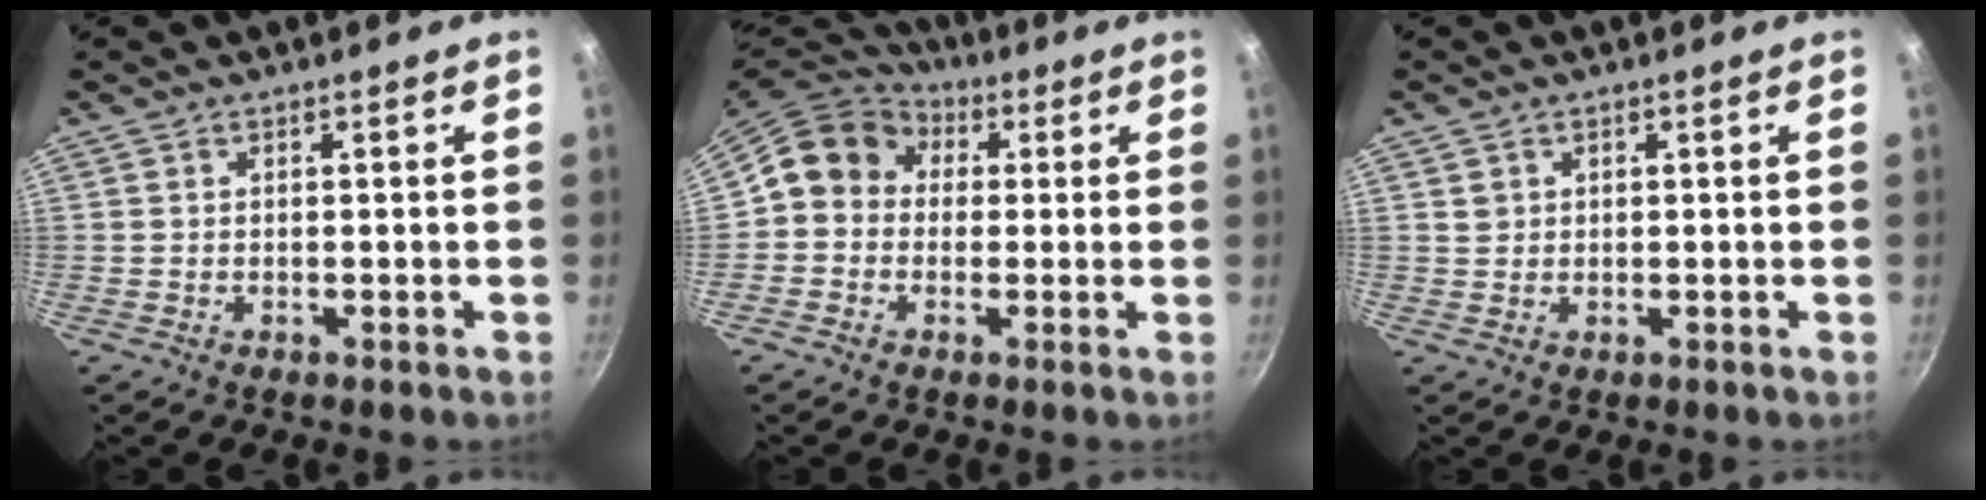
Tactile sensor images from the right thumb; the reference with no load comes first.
{"total": 10.5, "force": [1.5, 9.2, 4.9], "torque": [-0.055, 0.024, -0.001]}
{"total": 1.6, "force": [0.6, 1.4, 0.4], "torque": [0.002, 0.005, 0.012]}